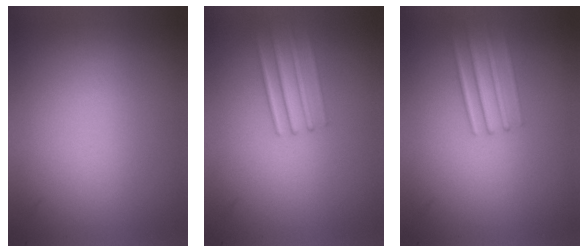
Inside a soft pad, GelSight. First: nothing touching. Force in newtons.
{"total": 2.1}
{"total": 2.1}